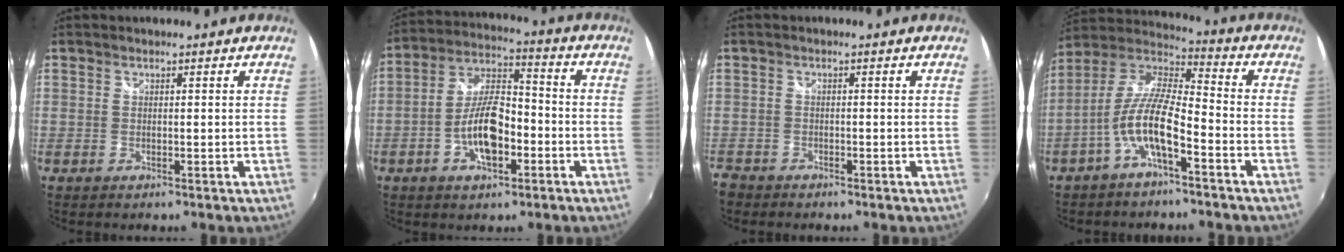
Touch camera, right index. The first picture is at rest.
{"total": 11.5, "force": [-4.0, 5.2, 9.4], "torque": [-0.190, 0.014, -0.068]}
{"total": 3.3, "force": [-2.6, 2.2, 0.2], "torque": [-0.018, -0.001, -0.054]}
{"total": 10.8, "force": [-4.9, 2.8, 9.2], "torque": [-0.195, 0.007, -0.093]}